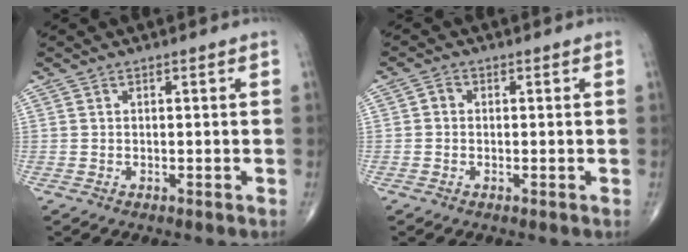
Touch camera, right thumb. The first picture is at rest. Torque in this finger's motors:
{"motor_torque": [-0.28, 0.14, -0.10, -0.12, 0.03]}